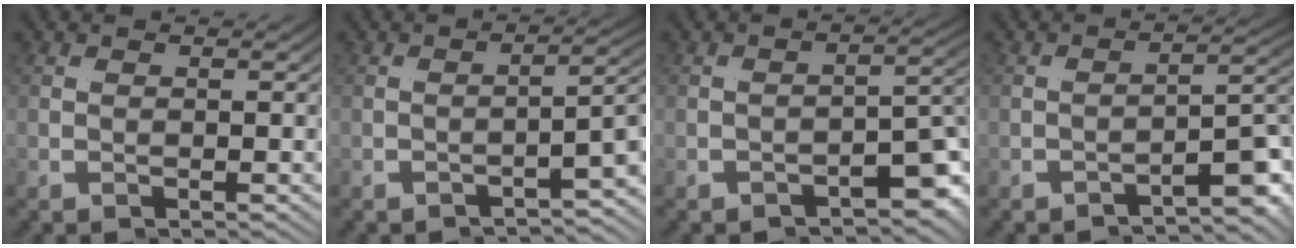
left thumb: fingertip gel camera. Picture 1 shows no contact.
{"total": 3.5, "force": [-2.0, -0.8, 2.8], "torque": [-0.049, 0.007, -0.024]}
{"total": 4.9, "force": [-2.3, 1.4, 4.0], "torque": [-0.071, -0.012, -0.023]}
{"total": 4.0, "force": [-2.2, -0.6, 3.3], "torque": [-0.053, 0.009, -0.029]}